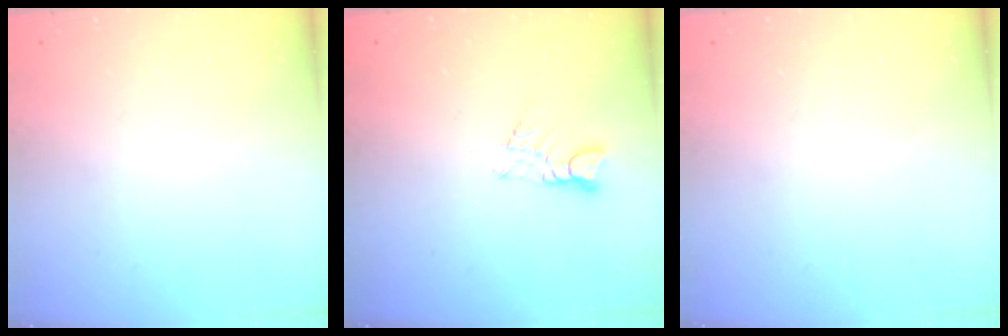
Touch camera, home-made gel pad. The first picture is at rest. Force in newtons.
{"total": 1.1, "press": 1.1, "slide": 0.1}
{"total": 0.0}